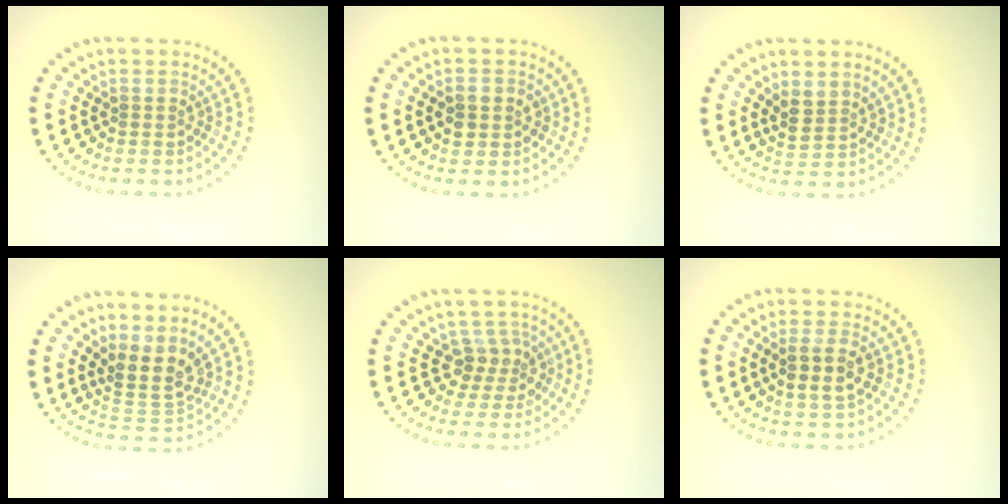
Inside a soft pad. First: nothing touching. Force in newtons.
{"total": 2.2, "press": 2.2, "slide": 0.2}
{"total": 2.1, "press": 1.7, "slide": 1.1}
{"total": 3.3, "press": 2.5, "slide": 2.2}
{"total": 2.7, "press": 2.1, "slide": 1.7}
{"total": 2.8, "press": 2.6, "slide": 0.9}